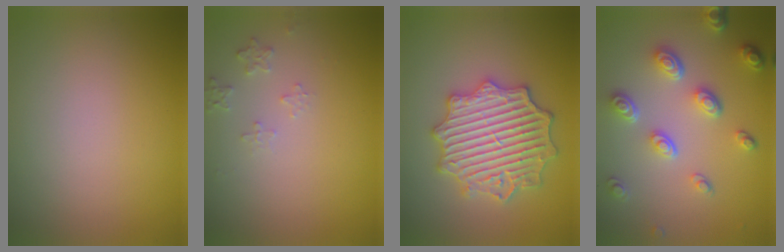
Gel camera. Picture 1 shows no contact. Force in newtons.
{"total": 1.3, "press": 1.3, "slide": 0.2}
{"total": 6.7, "press": 6.7, "slide": 1.0}
{"total": 4.6, "press": 3.5, "slide": 3.0}